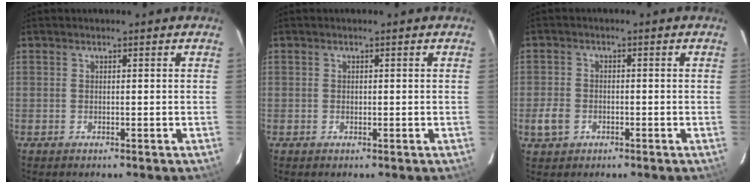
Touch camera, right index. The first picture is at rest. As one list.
[{"total": 0.5, "force": [0.0, 0.5, 0.0], "torque": [0.001, -0.001, 0.002]}, {"total": 4.3, "force": [-1.7, 3.5, 1.8], "torque": [-0.048, 0.003, -0.027]}]